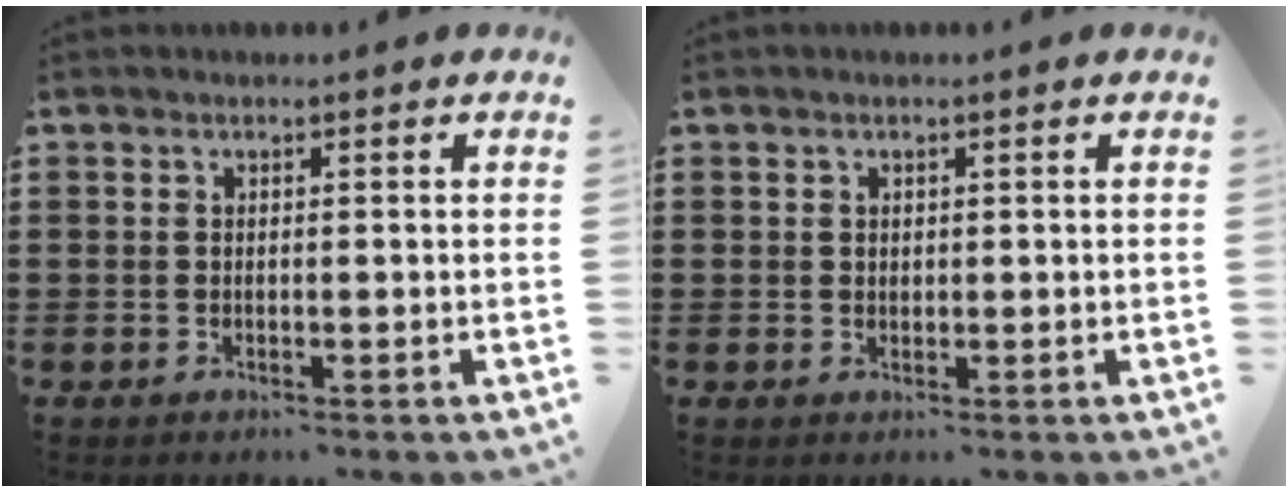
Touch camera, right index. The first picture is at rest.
{"total": 0.8, "force": [0.4, 0.6, 0.2], "torque": [-0.007, 0.003, 0.008]}